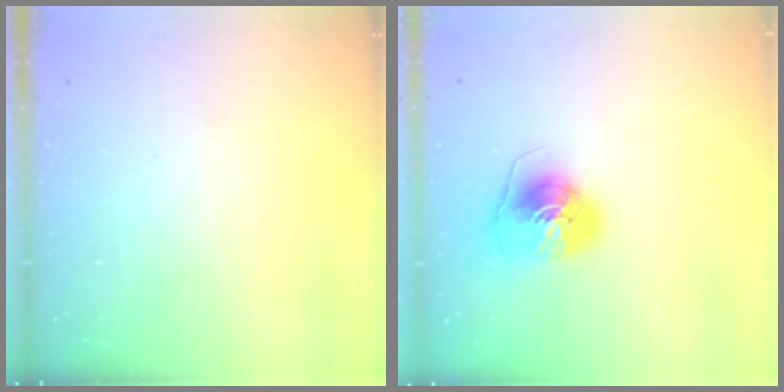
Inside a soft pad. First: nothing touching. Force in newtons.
{"total": 8.2, "press": 8.1, "slide": 0.8}